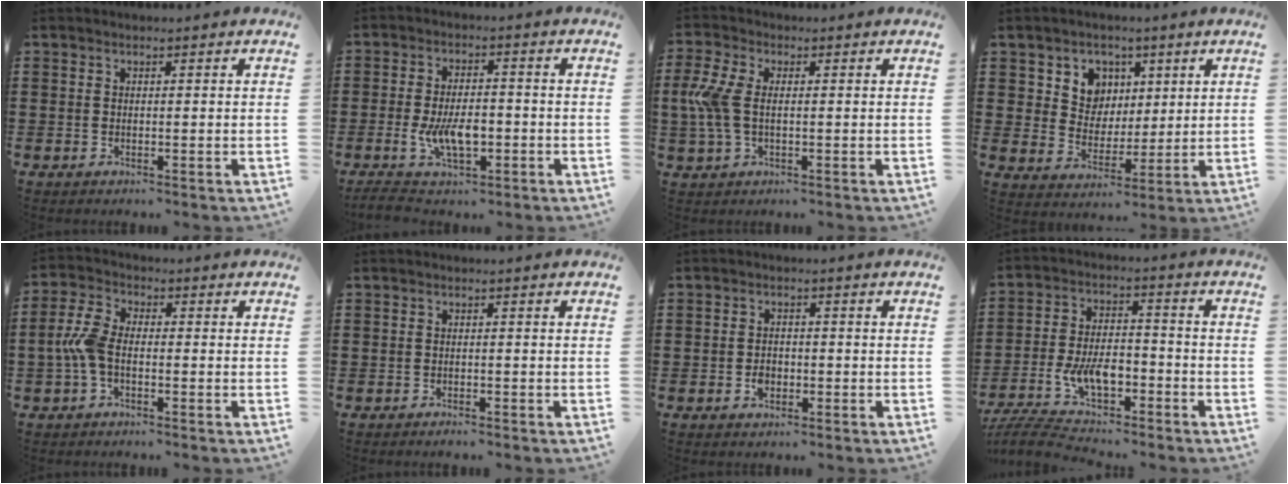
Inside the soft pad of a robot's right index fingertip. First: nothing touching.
{"total": 7.5, "force": [-2.1, 3.8, 6.2], "torque": [-0.129, 0.001, -0.041]}
{"total": 6.4, "force": [0.1, 3.3, 5.5], "torque": [-0.155, -0.008, -0.012]}
{"total": 6.5, "force": [2.9, 5.7, 1.2], "torque": [-0.044, 0.002, 0.051]}
{"total": 5.5, "force": [-1.3, 2.9, 4.5], "torque": [-0.122, -0.005, -0.035]}
{"total": 0.6, "force": [-0.6, 0.0, 0.1], "torque": [-0.004, -0.002, -0.012]}
{"total": 2.1, "force": [-0.8, 1.4, 1.3], "torque": [-0.026, 0.000, -0.016]}
{"total": 8.7, "force": [-4.8, 3.8, 6.2], "torque": [-0.140, -0.002, -0.091]}